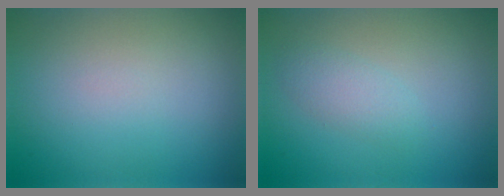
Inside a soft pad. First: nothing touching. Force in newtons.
{"total": 1.8, "press": 1.8, "slide": 0.1}